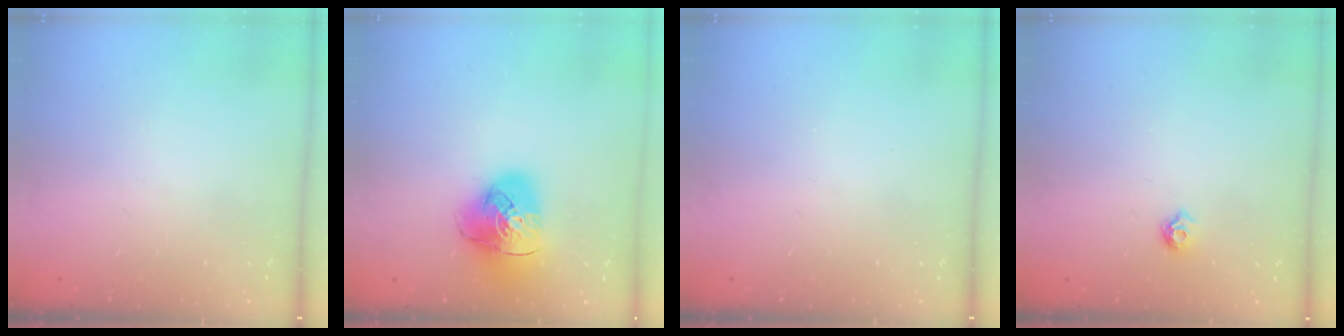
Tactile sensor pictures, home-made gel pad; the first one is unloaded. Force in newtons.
{"total": 13.4, "press": 13.3, "slide": 1.7}
{"total": 0.0}
{"total": 5.1, "press": 5.0, "slide": 0.9}